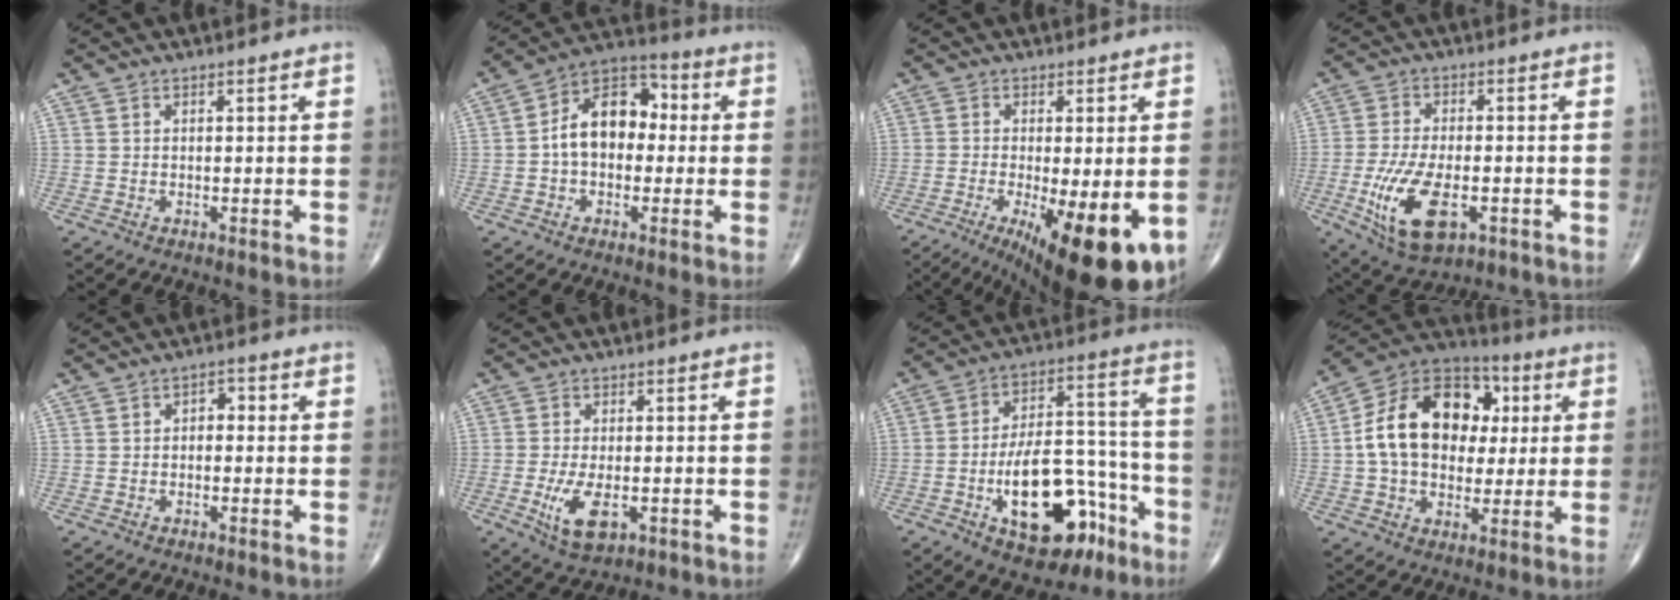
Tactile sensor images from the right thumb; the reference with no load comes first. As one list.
[{"total": 12.6, "force": [0.1, 8.5, 9.3], "torque": [-0.129, 0.038, -0.012]}, {"total": 16.4, "force": [-6.0, 4.7, 14.5], "torque": [-0.185, -0.023, -0.078]}, {"total": 13.0, "force": [-4.0, 6.2, 10.7], "torque": [-0.210, -0.002, -0.061]}, {"total": 2.5, "force": [-0.1, 1.7, 1.8], "torque": [-0.012, 0.011, -0.010]}, {"total": 7.3, "force": [-2.2, 3.5, 6.0], "torque": [-0.115, -0.007, -0.031]}, {"total": 19.9, "force": [-8.9, 9.8, 14.9], "torque": [-0.202, 0.070, -0.126]}, {"total": 19.9, "force": [2.4, 14.2, 13.7], "torque": [-0.203, 0.023, 0.034]}]